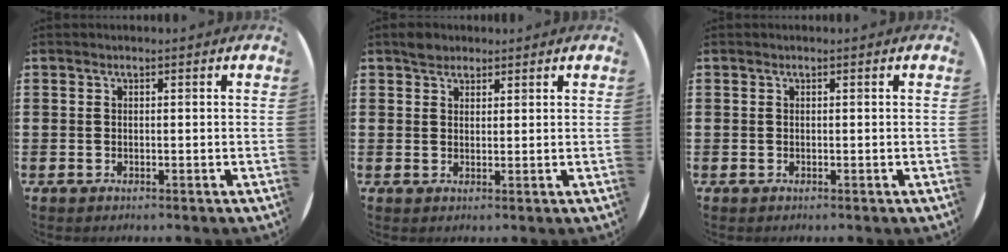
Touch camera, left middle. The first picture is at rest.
{"total": 2.0, "force": [1.8, 0.9, 0.0], "torque": [0.007, 0.003, 0.034]}
{"total": 0.0}